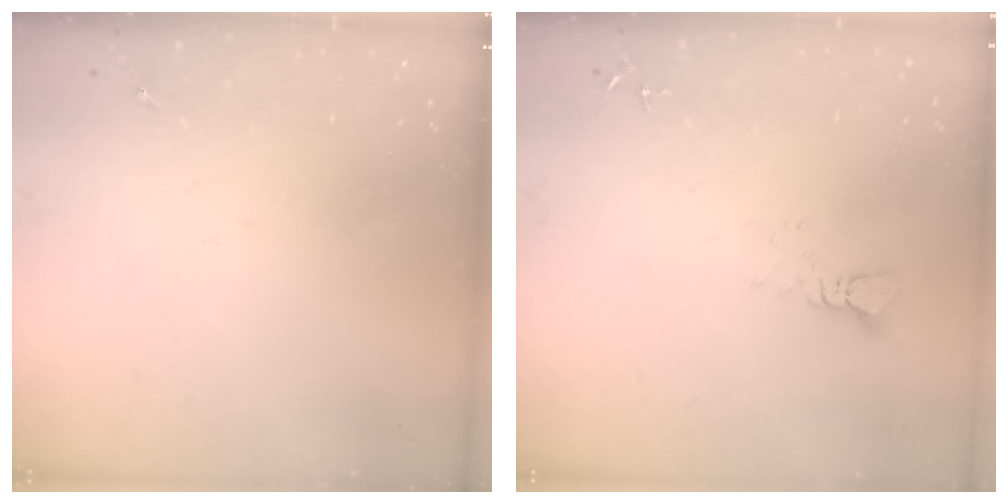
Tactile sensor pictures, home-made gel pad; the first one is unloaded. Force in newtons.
{"total": 2.4, "press": 2.4, "slide": 0.1}